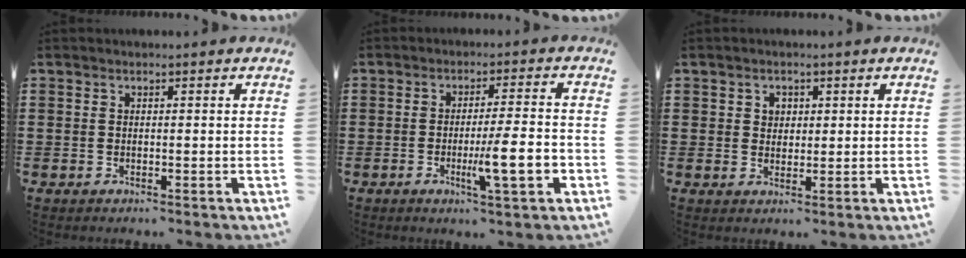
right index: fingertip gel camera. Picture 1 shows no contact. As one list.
[{"total": 9.0, "force": [-2.5, 1.1, 8.6], "torque": [-0.134, -0.012, -0.043]}, {"total": 1.9, "force": [0.8, 1.6, 0.6], "torque": [-0.017, 0.010, 0.014]}]